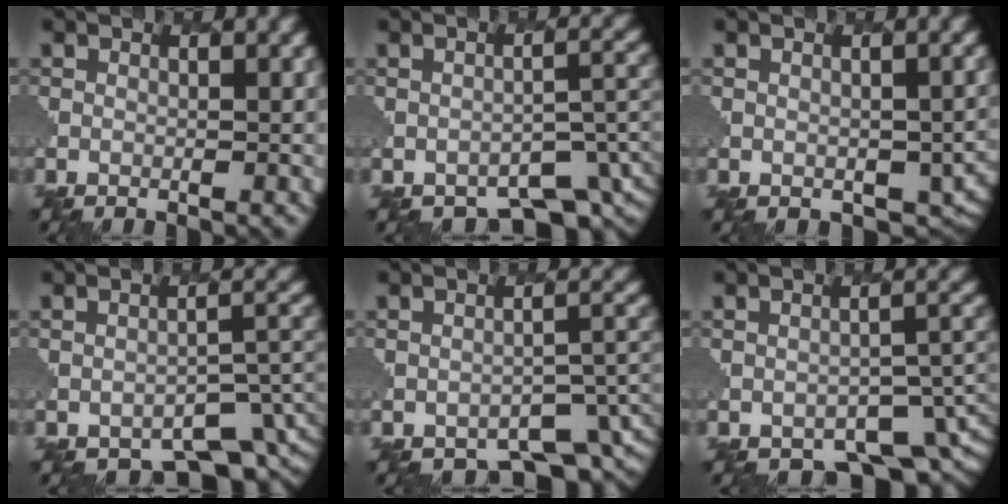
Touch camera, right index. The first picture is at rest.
{"total": 3.1, "force": [-2.8, 1.1, 0.6], "torque": [-0.003, -0.001, -0.040]}
{"total": 3.8, "force": [-1.2, 3.1, 1.9], "torque": [-0.018, -0.024, -0.009]}
{"total": 3.6, "force": [-3.1, 1.5, 1.1], "torque": [-0.007, -0.004, -0.043]}
{"total": 3.1, "force": [-2.8, 1.2, 0.7], "torque": [-0.004, -0.004, -0.039]}
{"total": 4.1, "force": [-3.3, 1.9, 1.6], "torque": [-0.010, -0.009, -0.045]}